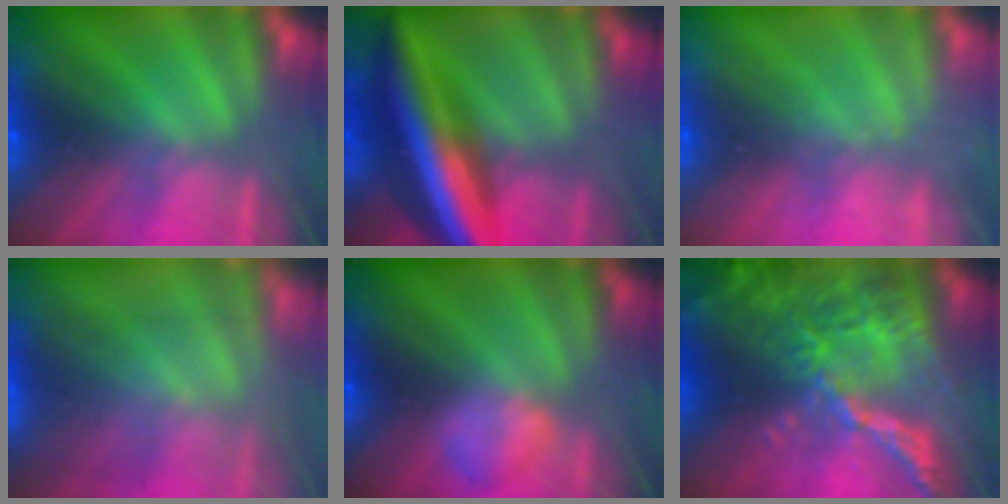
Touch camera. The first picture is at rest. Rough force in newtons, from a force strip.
{"total": 8.6}
{"total": 1.7}
{"total": 4.6}
{"total": 2.3}
{"total": 5.8}